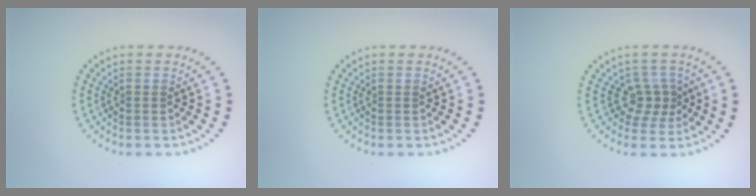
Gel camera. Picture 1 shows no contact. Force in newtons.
{"total": 0.0}
{"total": 2.5, "press": 1.7, "slide": 1.9}